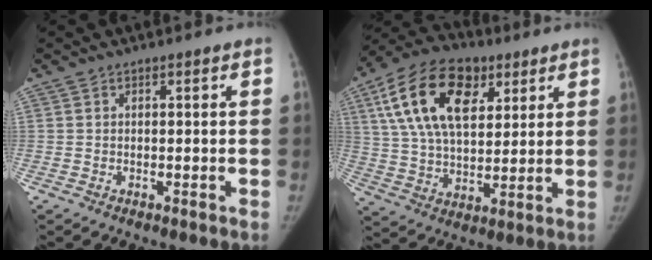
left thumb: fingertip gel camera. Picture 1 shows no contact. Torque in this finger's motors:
{"motor_torque": [1.87, 1.41, 1.37, -1.40, 0.59]}